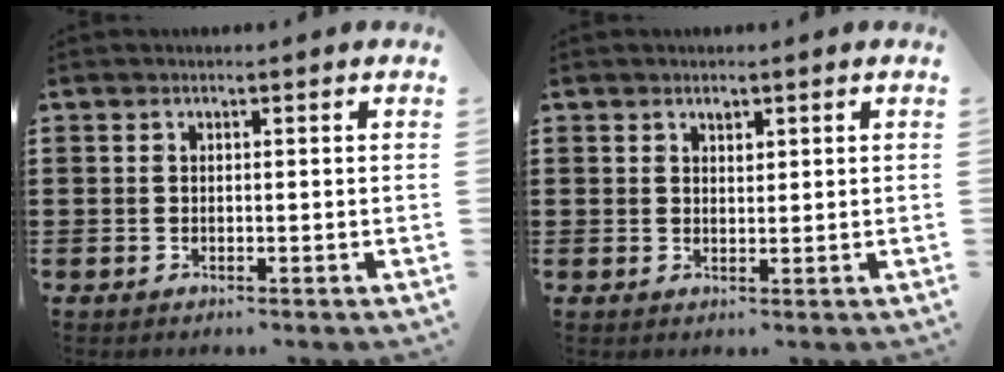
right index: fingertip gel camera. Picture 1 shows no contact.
{"total": 1.0, "force": [0.7, 0.6, 0.5], "torque": [-0.011, 0.003, 0.013]}